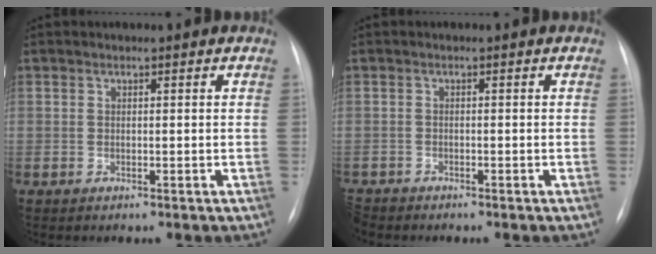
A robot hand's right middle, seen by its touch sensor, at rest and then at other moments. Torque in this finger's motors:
{"motor_torque": [0.03, -0.03, 0.10, 0.03]}